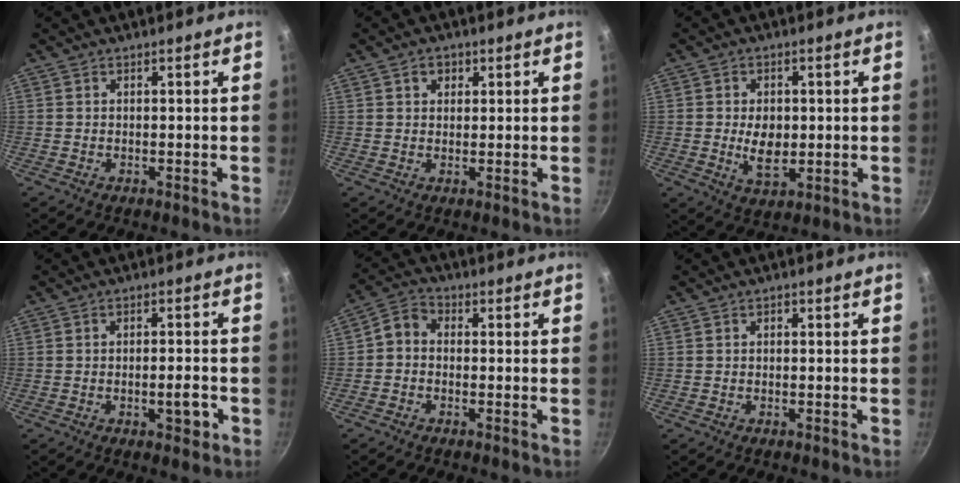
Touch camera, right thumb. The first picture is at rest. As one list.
[{"total": 2.8, "force": [1.2, 2.2, 1.3], "torque": [-0.006, -0.002, 0.017]}, {"total": 6.7, "force": [-0.2, 4.4, 5.0], "torque": [-0.071, -0.009, 0.002]}, {"total": 4.3, "force": [-1.6, 1.6, 3.7], "torque": [-0.047, 0.008, -0.022]}, {"total": 3.8, "force": [-0.9, 3.0, 2.2], "torque": [-0.046, 0.021, -0.034]}, {"total": 0.7, "force": [-0.2, 0.5, 0.4], "torque": [-0.006, 0.004, -0.005]}]